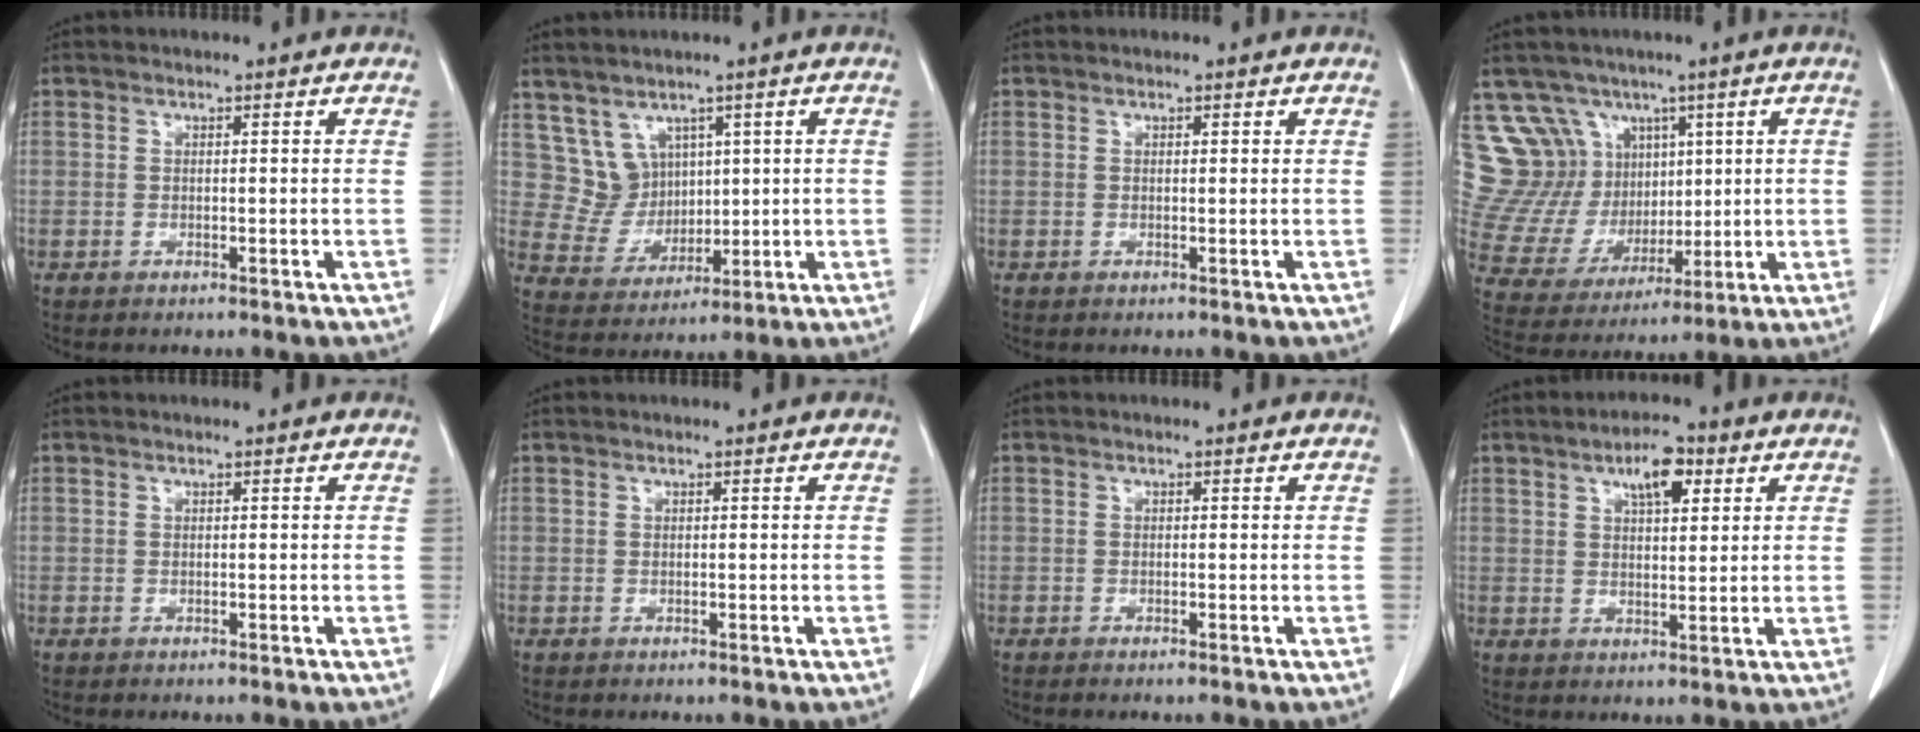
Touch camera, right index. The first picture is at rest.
{"total": 6.2, "force": [3.3, 5.2, 0.6], "torque": [-0.018, 0.017, 0.078]}
{"total": 0.0}
{"total": 13.5, "force": [7.4, 10.6, 3.8], "torque": [-0.091, 0.051, 0.166]}
{"total": 0.0}
{"total": 0.0}
{"total": 0.0}
{"total": 6.1, "force": [3.2, 2.2, 4.7], "torque": [-0.080, 0.006, 0.049]}